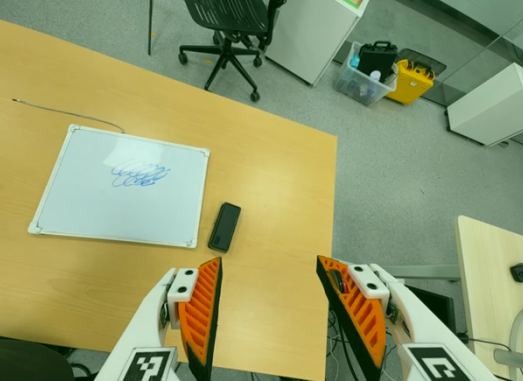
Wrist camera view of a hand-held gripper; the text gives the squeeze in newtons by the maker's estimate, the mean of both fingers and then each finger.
{"total": 0.0}